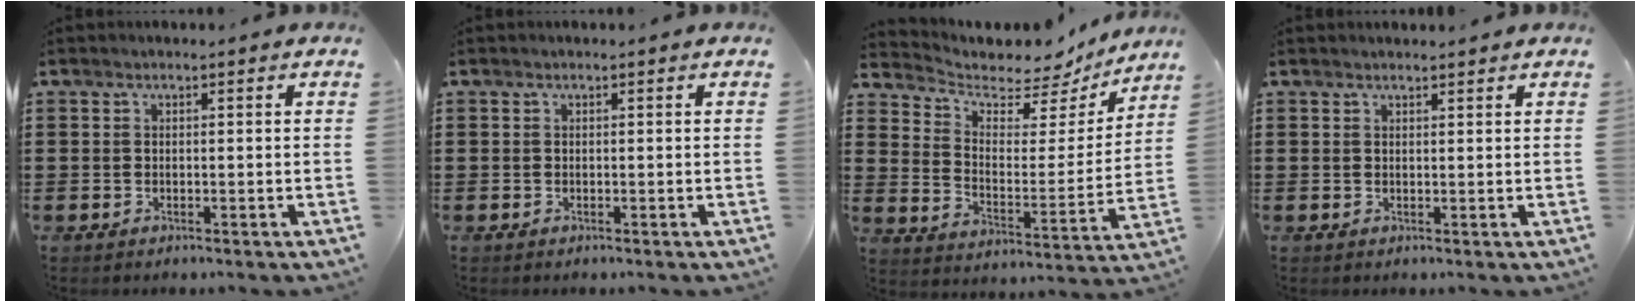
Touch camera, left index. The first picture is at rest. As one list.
[{"total": 0.0}, {"total": 5.2, "force": [4.6, 2.2, 1.1], "torque": [-0.045, -0.038, 0.075]}, {"total": 0.9, "force": [0.9, 0.1, 0.2], "torque": [-0.005, -0.001, 0.018]}]